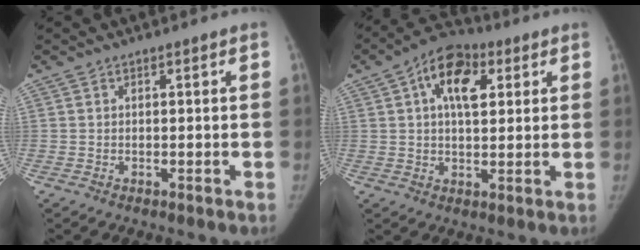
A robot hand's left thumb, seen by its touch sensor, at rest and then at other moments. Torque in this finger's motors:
{"motor_torque": [-0.53, 0.63, 0.23, 0.10, 0.05]}